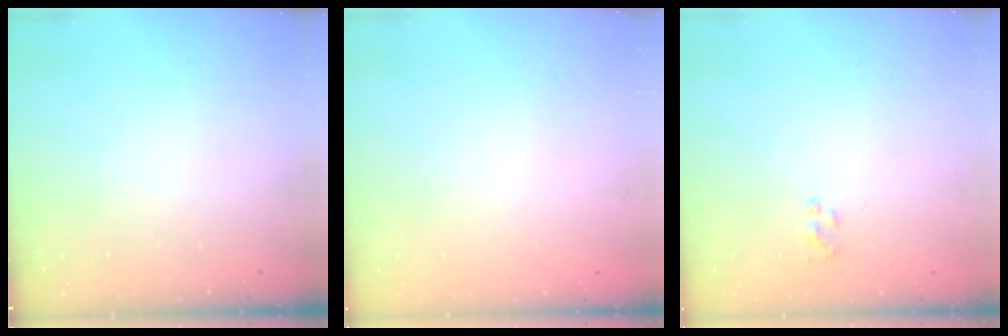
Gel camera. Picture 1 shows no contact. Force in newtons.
{"total": 1.8, "press": 1.8, "slide": 0.2}
{"total": 1.3, "press": 1.2, "slide": 0.5}